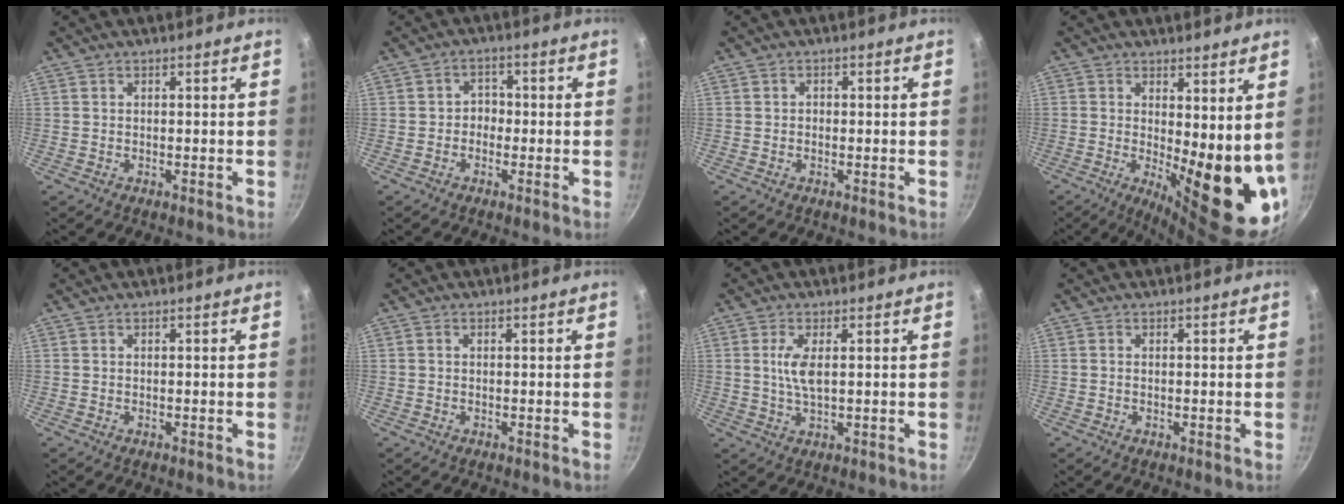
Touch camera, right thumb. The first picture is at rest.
{"total": 2.8, "force": [-0.8, 2.4, 1.2], "torque": [0.003, 0.013, -0.019]}
{"total": 0.7, "force": [-0.2, 0.6, 0.2], "torque": [-0.002, 0.002, -0.005]}
{"total": 14.8, "force": [1.1, 5.2, 13.8], "torque": [-0.151, -0.041, 0.028]}
{"total": 0.0}
{"total": 0.0}
{"total": 4.7, "force": [0.8, 1.7, 4.3], "torque": [-0.091, 0.000, 0.017]}
{"total": 0.0}